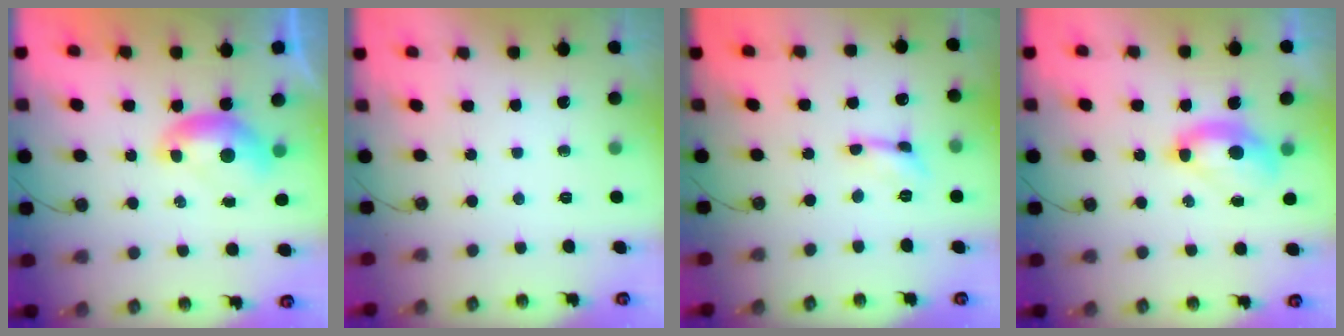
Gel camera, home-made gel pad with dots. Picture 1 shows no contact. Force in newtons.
{"total": 0.0}
{"total": 1.1, "press": 1.1, "slide": 0.3}
{"total": 4.3, "press": 4.2, "slide": 0.7}